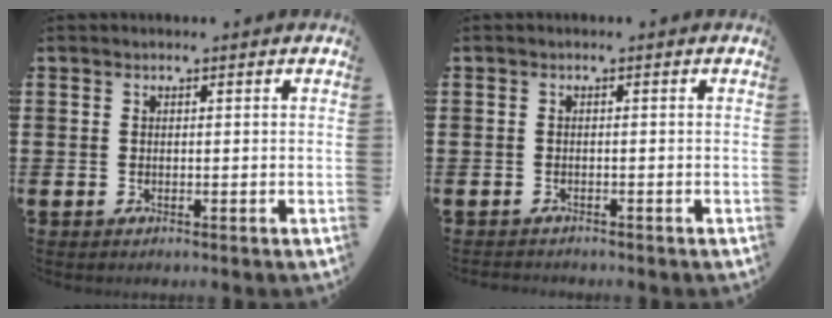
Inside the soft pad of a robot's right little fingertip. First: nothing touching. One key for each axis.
{"total": 0.6, "fx": -0.6, "fy": 0.1, "fz": 0.0, "tx": -0.002, "ty": -0.001, "tz": -0.013}